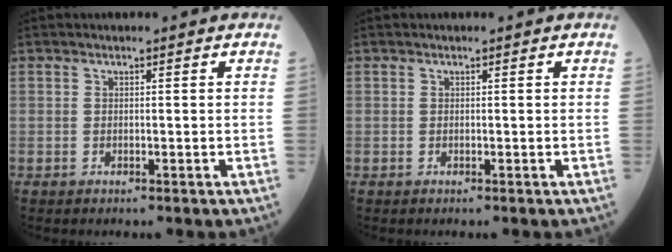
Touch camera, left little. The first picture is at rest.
{"total": 0.0}